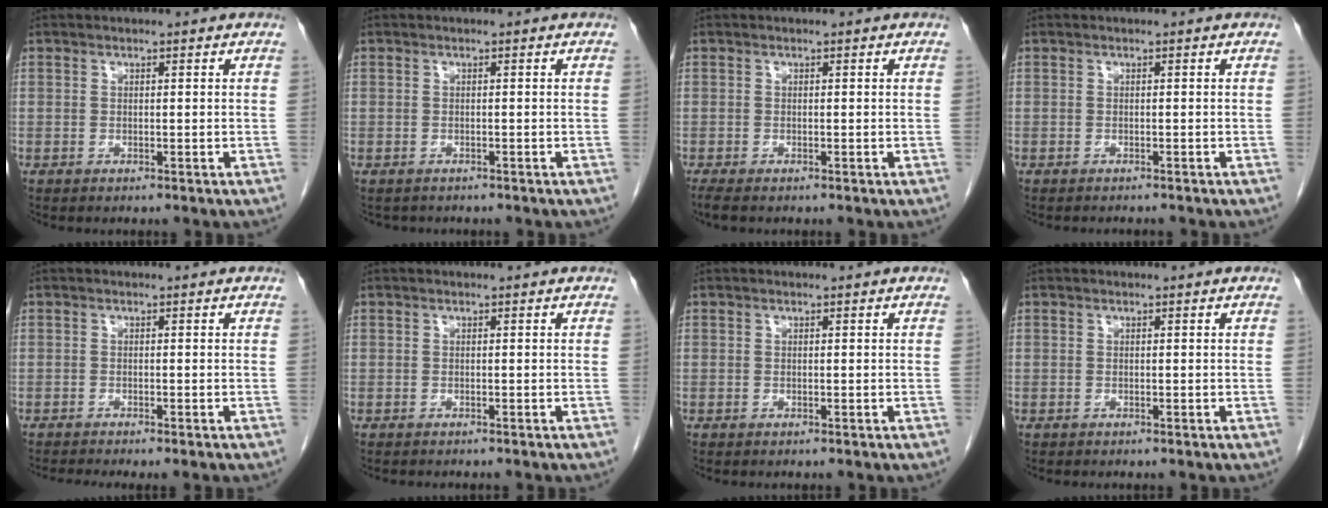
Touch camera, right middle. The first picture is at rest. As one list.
[{"total": 1.6, "force": [-1.5, 0.7, 0.1], "torque": [-0.013, -0.004, -0.021]}, {"total": 1.9, "force": [-1.5, 0.4, 1.0], "torque": [-0.022, -0.007, -0.023]}, {"total": 2.6, "force": [-2.5, 0.3, 0.8], "torque": [-0.010, -0.003, -0.030]}, {"total": 3.4, "force": [-3.0, -0.5, 1.5], "torque": [-0.020, -0.008, -0.045]}, {"total": 2.6, "force": [-2.3, 0.5, 1.0], "torque": [-0.017, -0.004, -0.024]}, {"total": 0.0}, {"total": 0.0}]